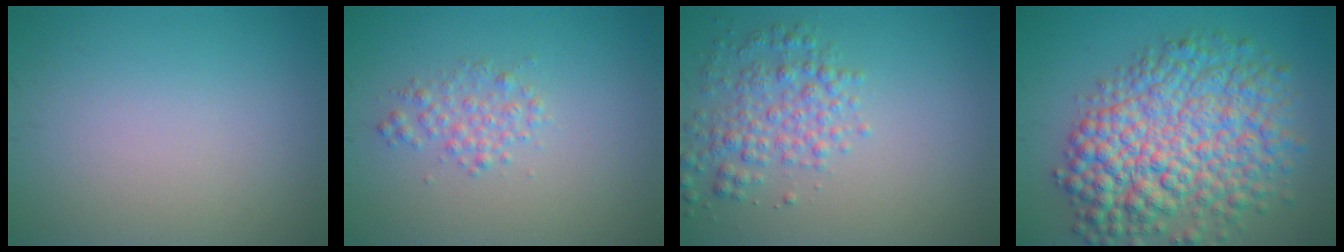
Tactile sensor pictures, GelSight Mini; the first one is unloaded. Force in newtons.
{"total": 1.9, "press": 1.9, "slide": 0.0}
{"total": 3.6, "press": 3.6, "slide": 0.2}
{"total": 10.8, "press": 10.8, "slide": 0.2}